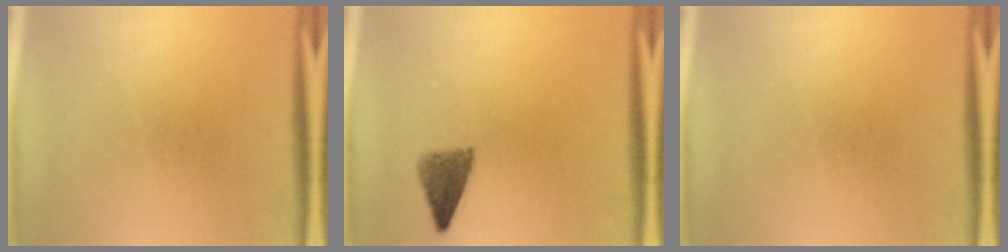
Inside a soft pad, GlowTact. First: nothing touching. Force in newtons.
{"total": 3.3}
{"total": 0.0}